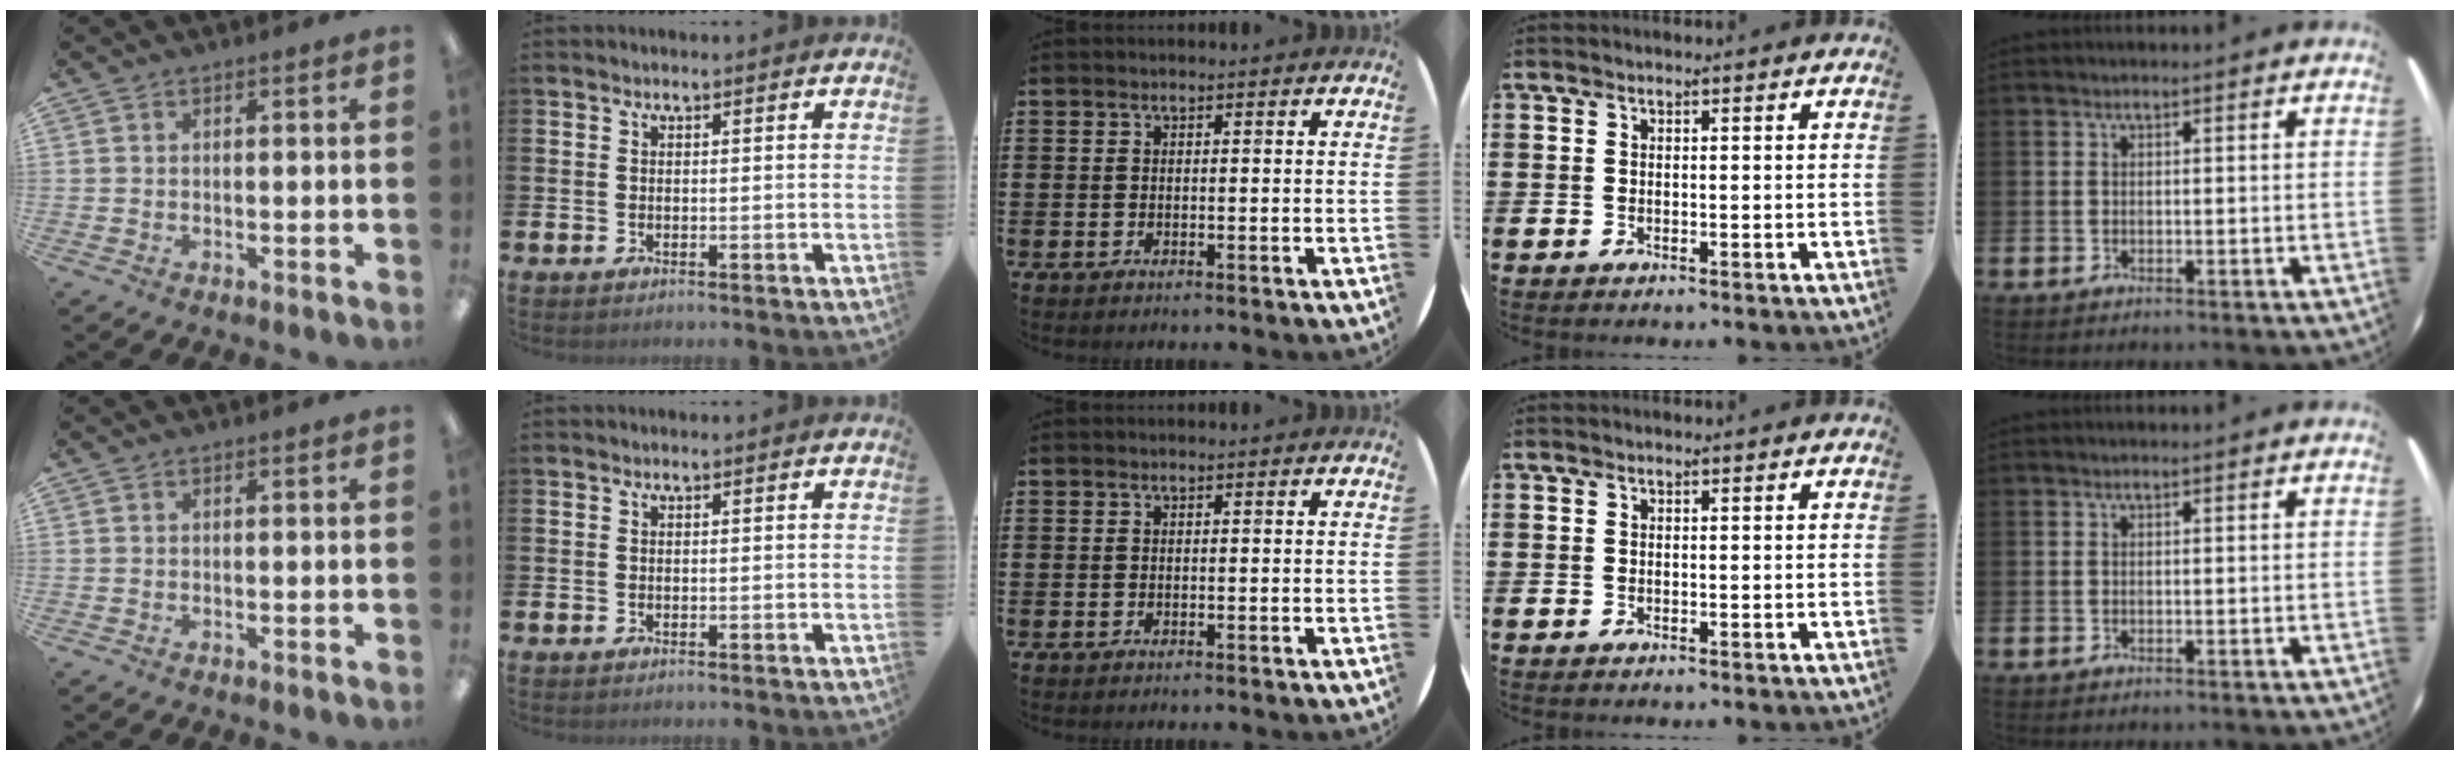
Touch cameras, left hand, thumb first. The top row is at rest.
{}